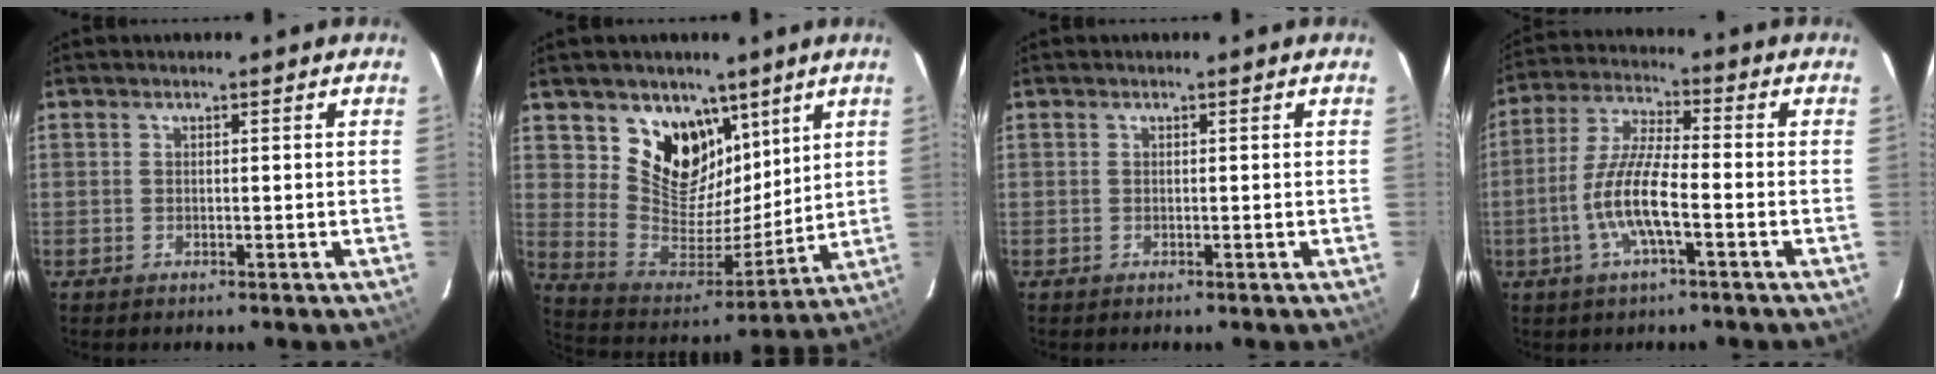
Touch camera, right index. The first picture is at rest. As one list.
[{"total": 15.6, "force": [9.0, 11.1, 6.2], "torque": [-0.129, -0.018, 0.174]}, {"total": 0.0}, {"total": 10.2, "force": [-3.5, 1.8, 9.5], "torque": [-0.200, -0.002, -0.067]}]